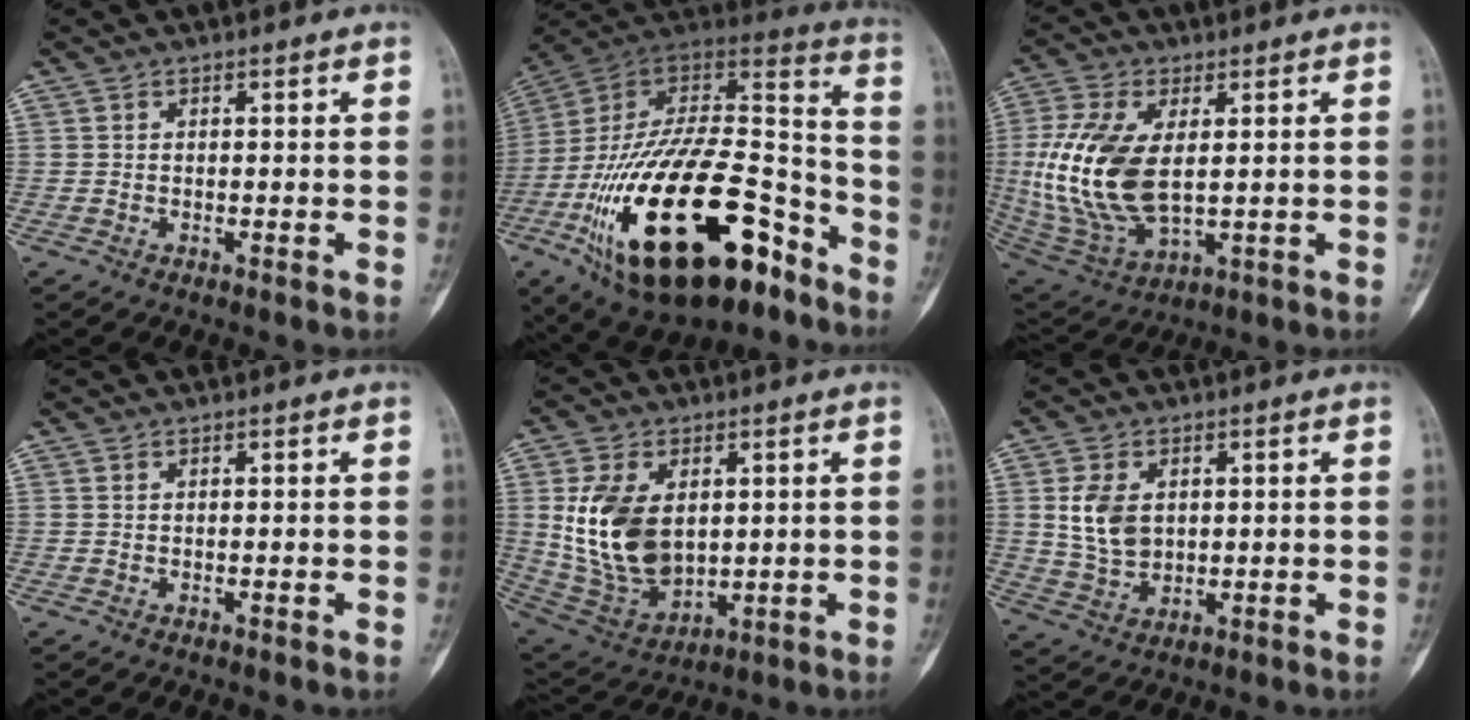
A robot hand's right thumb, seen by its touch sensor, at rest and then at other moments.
{"total": 36.4, "force": [-16.9, 16.7, 27.5], "torque": [-0.496, 0.053, -0.272]}
{"total": 18.2, "force": [1.3, 9.8, 15.3], "torque": [-0.329, -0.015, 0.036]}
{"total": 0.0}
{"total": 16.5, "force": [2.5, 10.6, 12.4], "torque": [-0.219, -0.018, 0.066]}
{"total": 8.0, "force": [1.7, 5.5, 5.5], "torque": [-0.096, -0.006, 0.042]}